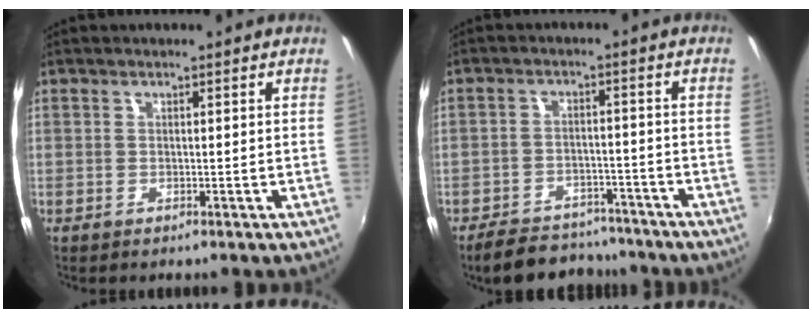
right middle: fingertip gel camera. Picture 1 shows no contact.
{"total": 11.9, "force": [-10.2, 4.7, 3.9], "torque": [-0.095, 0.012, -0.137]}